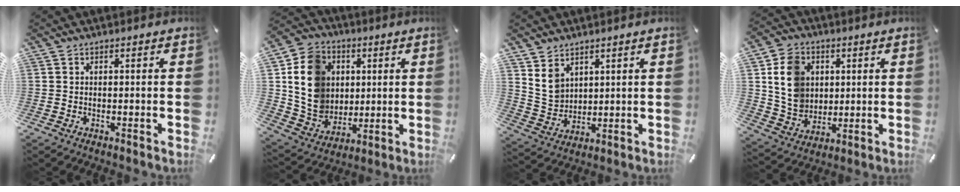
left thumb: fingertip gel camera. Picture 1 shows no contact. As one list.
[{"total": 15.1, "force": [2.5, 13.7, 6.0], "torque": [-0.124, 0.006, 0.058]}, {"total": 6.8, "force": [3.9, 5.3, 1.8], "torque": [-0.070, -0.013, 0.073]}, {"total": 11.6, "force": [2.5, 10.2, 5.0], "torque": [-0.091, 0.006, 0.054]}]